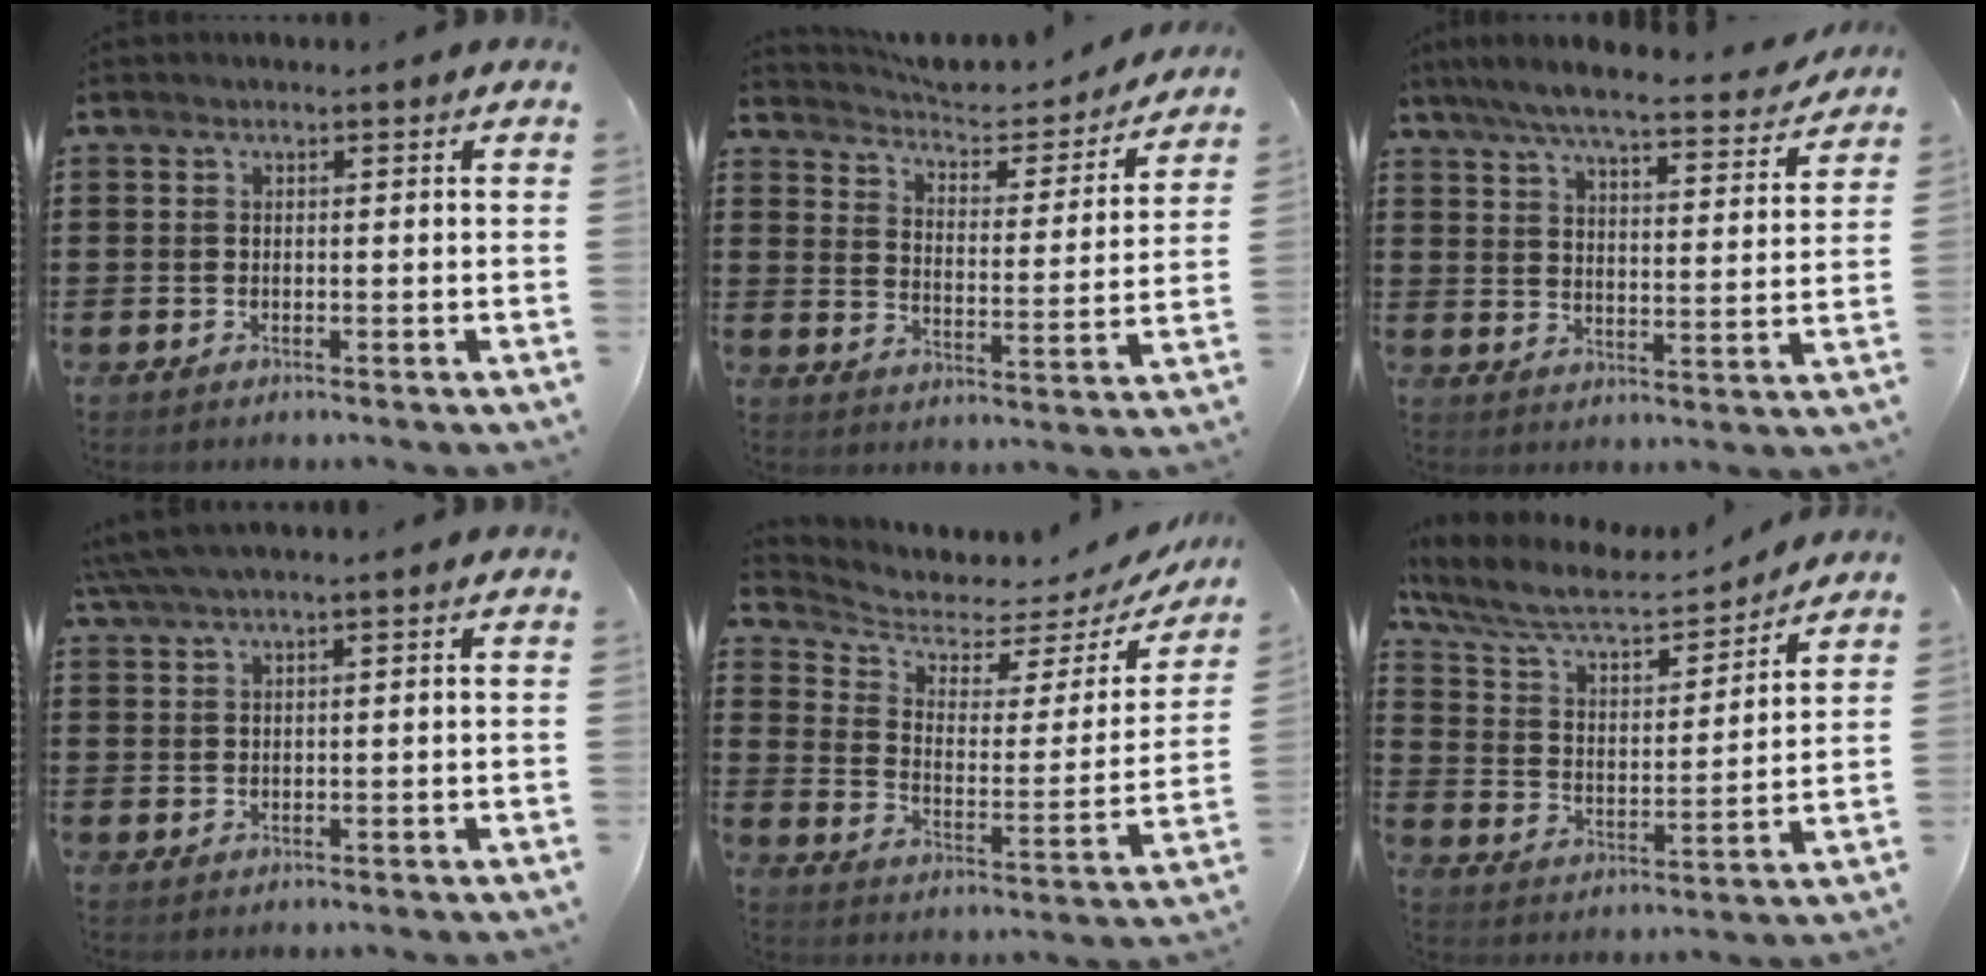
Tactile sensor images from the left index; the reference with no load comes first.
{"total": 4.3, "force": [4.2, 0.7, 0.9], "torque": [-0.043, -0.032, 0.066]}
{"total": 6.7, "force": [6.0, 0.2, 2.8], "torque": [-0.080, -0.037, 0.102]}
{"total": 2.1, "force": [1.2, -0.1, 1.7], "torque": [-0.042, -0.004, 0.021]}
{"total": 4.1, "force": [3.6, 1.7, 1.2], "torque": [-0.050, -0.027, 0.057]}
{"total": 8.4, "force": [7.2, 2.0, 3.9], "torque": [-0.106, -0.039, 0.120]}